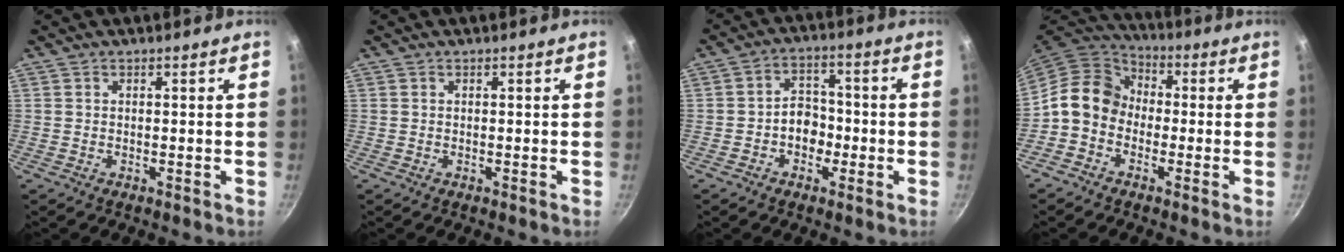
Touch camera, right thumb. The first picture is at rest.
{"total": 0.0}
{"total": 6.2, "force": [-1.7, 4.8, 3.5], "torque": [-0.017, 0.024, -0.033]}
{"total": 10.1, "force": [-1.3, 8.4, 5.6], "torque": [-0.065, 0.036, -0.050]}